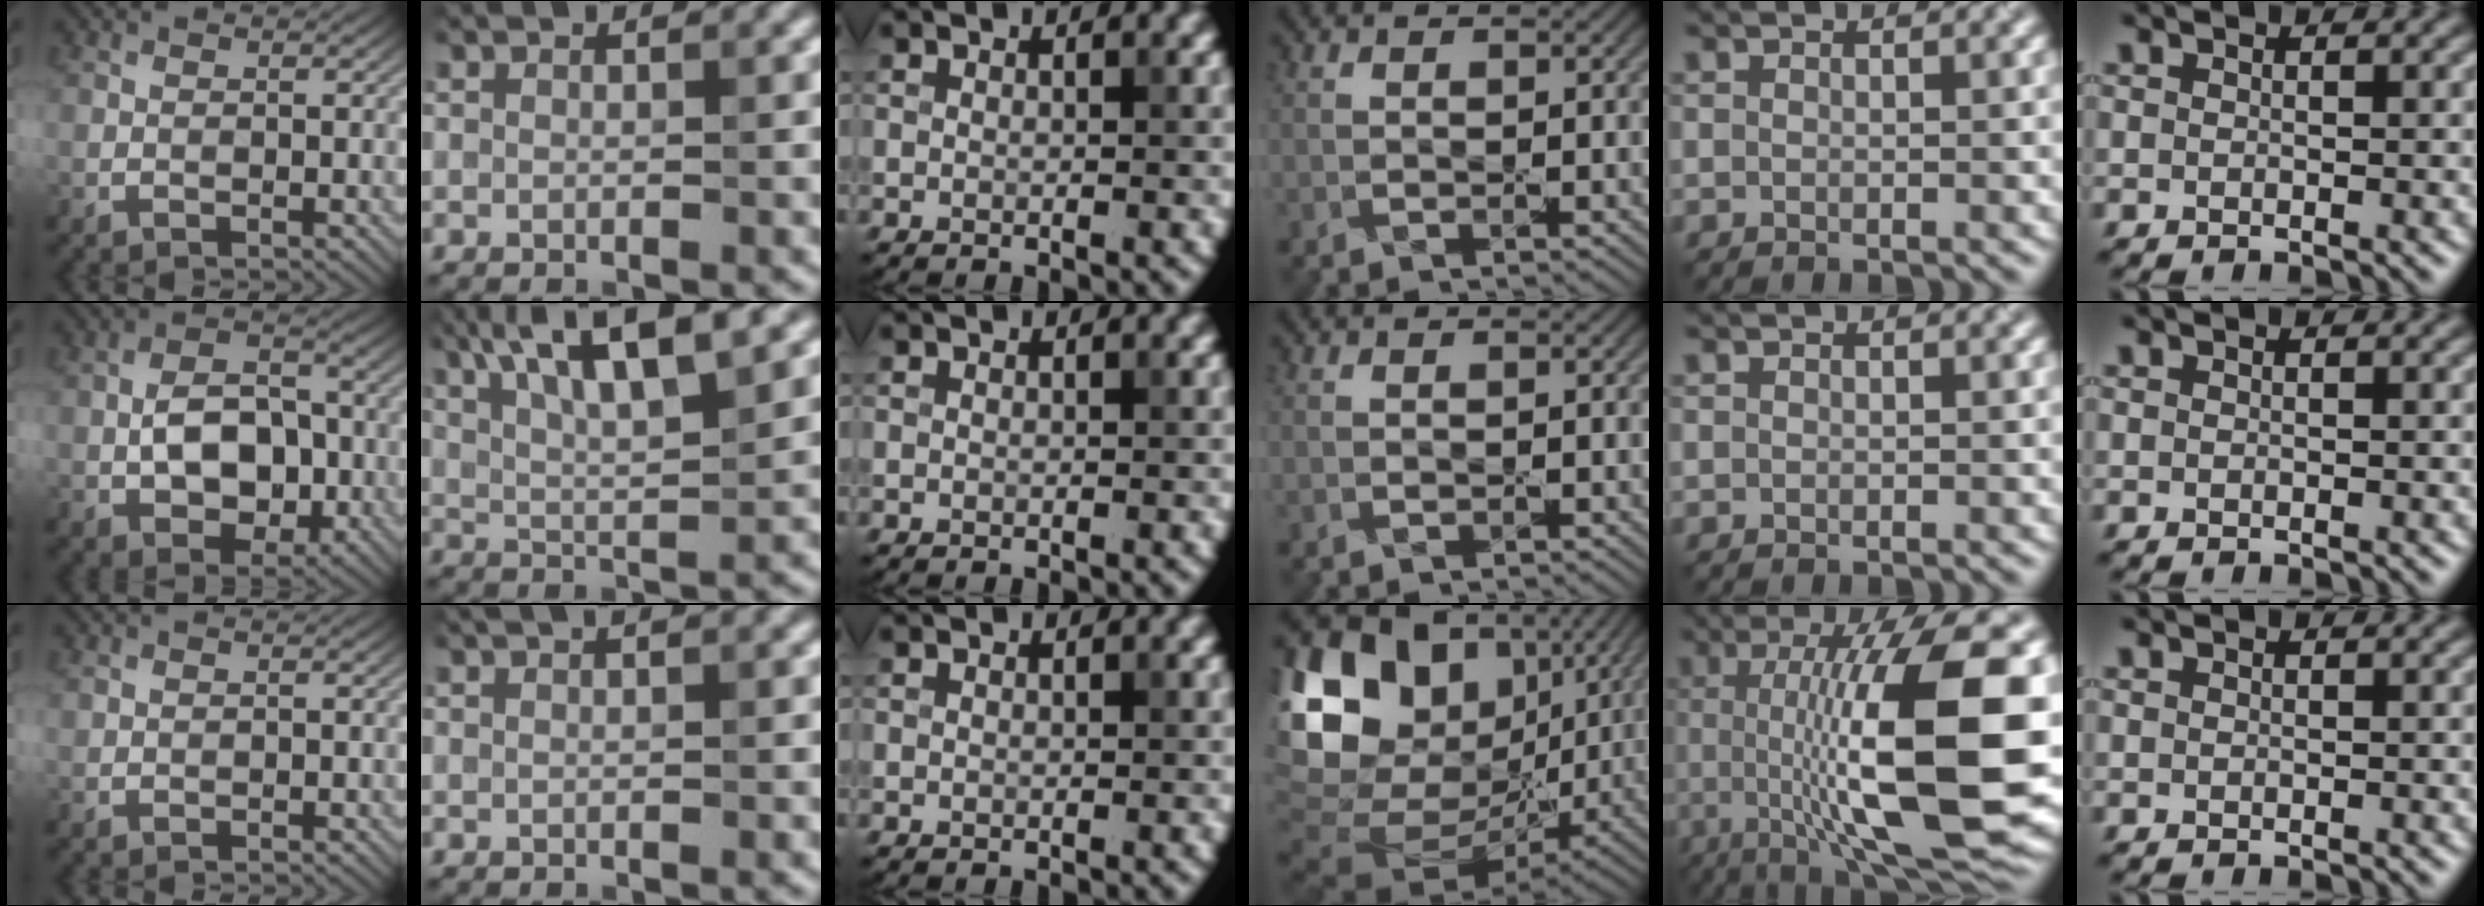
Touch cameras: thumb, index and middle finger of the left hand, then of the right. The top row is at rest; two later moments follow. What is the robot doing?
{"motion": "peel", "object": "postage stamp"}